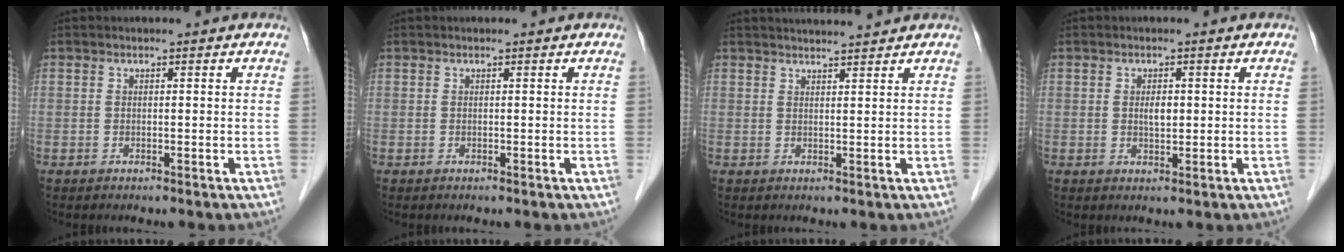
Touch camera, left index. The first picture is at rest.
{"total": 0.0}
{"total": 5.4, "force": [5.1, -0.4, 1.5], "torque": [-0.021, 0.019, 0.069]}
{"total": 1.9, "force": [0.3, 0.8, 1.6], "torque": [-0.029, -0.001, 0.007]}